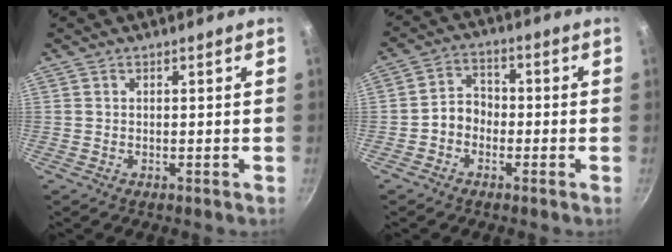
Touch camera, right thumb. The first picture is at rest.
{"total": 4.9, "force": [-1.7, 3.9, 2.4], "torque": [-0.016, 0.025, -0.039]}